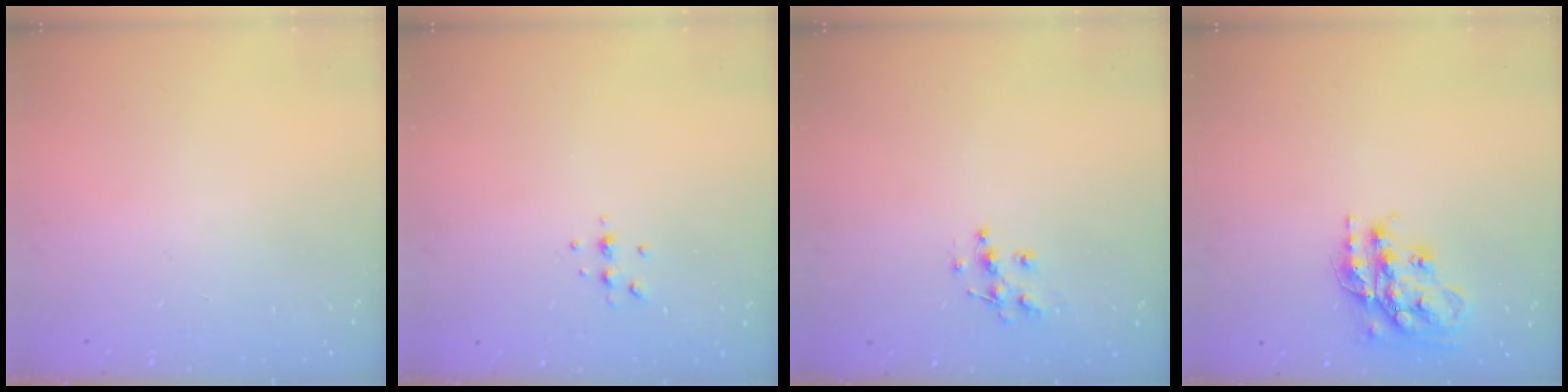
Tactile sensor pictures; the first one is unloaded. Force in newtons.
{"total": 4.4, "press": 4.3, "slide": 0.6}
{"total": 7.8, "press": 7.7, "slide": 0.5}
{"total": 17.1, "press": 17.1, "slide": 1.4}